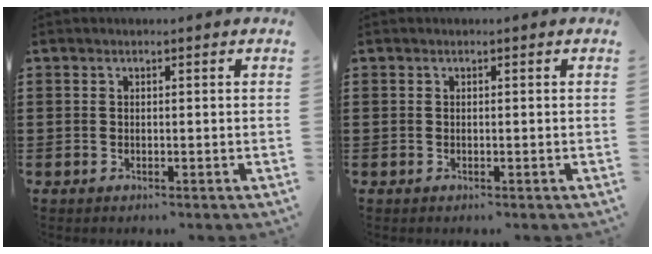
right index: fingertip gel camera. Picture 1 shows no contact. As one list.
[{"total": 0.0}]